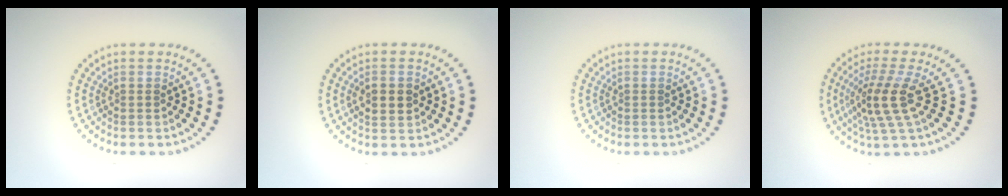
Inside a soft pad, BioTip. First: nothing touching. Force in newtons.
{"total": 1.7, "press": 1.7, "slide": 0.1}
{"total": 0.0}
{"total": 4.1, "press": 3.0, "slide": 2.8}